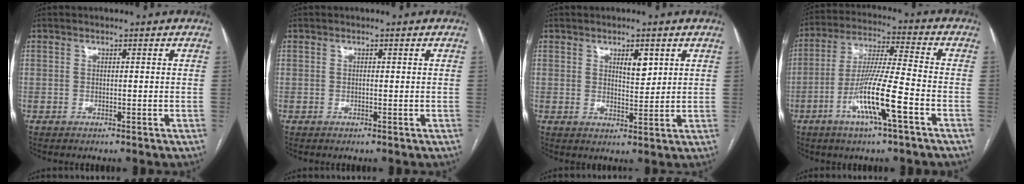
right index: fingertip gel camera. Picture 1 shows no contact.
{"total": 0.0}
{"total": 3.6, "force": [1.7, 1.4, 2.8], "torque": [-0.044, -0.002, 0.029]}
{"total": 12.3, "force": [-5.0, 0.0, 11.2], "torque": [-0.221, -0.005, -0.097]}